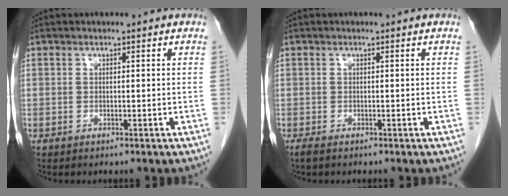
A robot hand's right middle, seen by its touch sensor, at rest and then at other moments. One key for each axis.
{"total": 1.1, "fx": -0.9, "fy": 0.2, "fz": 0.7, "tx": -0.022, "ty": -0.007, "tz": -0.015}